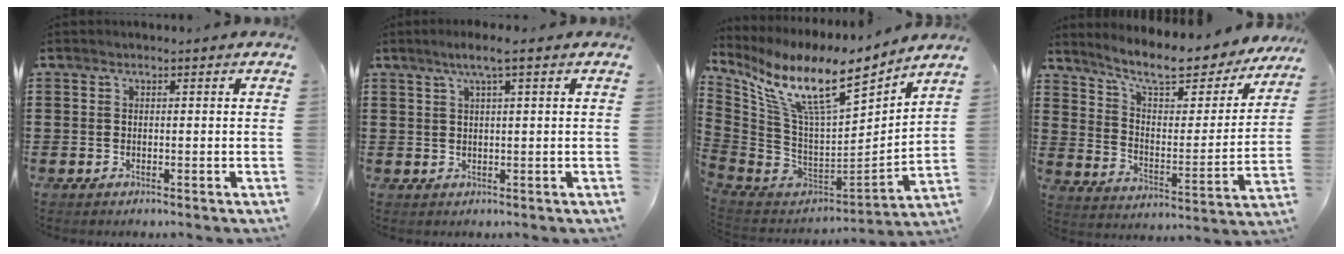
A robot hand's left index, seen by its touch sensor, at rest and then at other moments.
{"total": 2.7, "force": [1.3, -0.2, 2.3], "torque": [-0.046, 0.001, 0.022]}
{"total": 14.2, "force": [8.8, 3.9, 10.5], "torque": [-0.228, -0.055, 0.145]}
{"total": 9.4, "force": [7.9, 1.3, 4.9], "torque": [-0.110, -0.055, 0.130]}